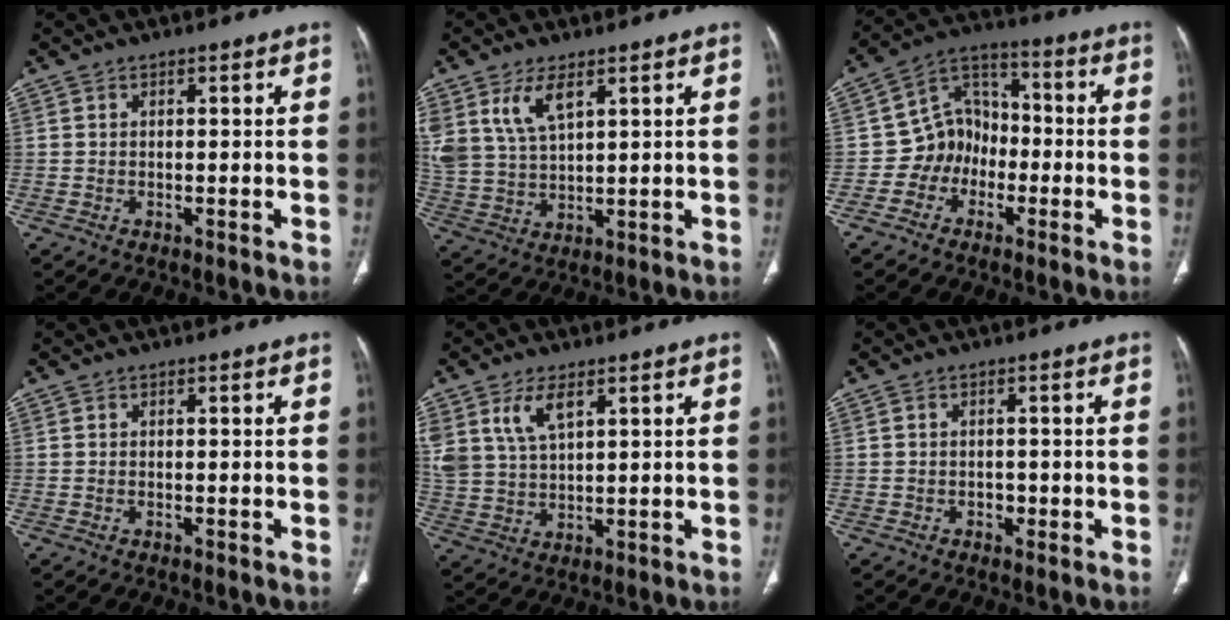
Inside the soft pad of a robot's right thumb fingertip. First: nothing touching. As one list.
[{"total": 9.0, "force": [4.8, 4.4, 6.3], "torque": [-0.125, -0.015, 0.107]}, {"total": 9.7, "force": [-2.9, 8.4, 3.9], "torque": [-0.021, 0.047, -0.063]}, {"total": 0.0}, {"total": 7.8, "force": [4.1, 3.9, 5.4], "torque": [-0.108, -0.012, 0.089]}, {"total": 1.7, "force": [-0.6, 1.4, 0.9], "torque": [-0.005, 0.005, -0.008]}]